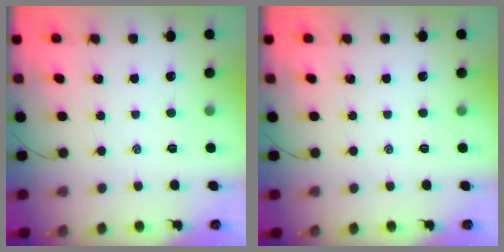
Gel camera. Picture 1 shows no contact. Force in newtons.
{"total": 0.0}